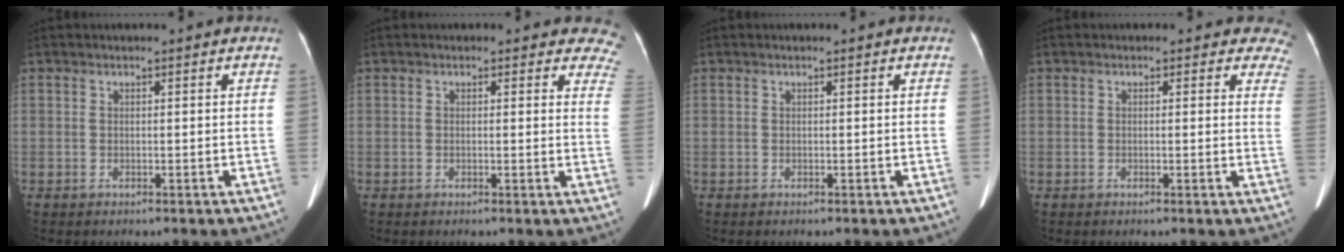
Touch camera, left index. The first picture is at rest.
{"total": 5.8, "force": [5.2, 2.4, 0.9], "torque": [0.030, -0.015, 0.015]}
{"total": 0.0}
{"total": 4.7, "force": [4.1, 2.2, 0.6], "torque": [0.030, -0.010, 0.005]}